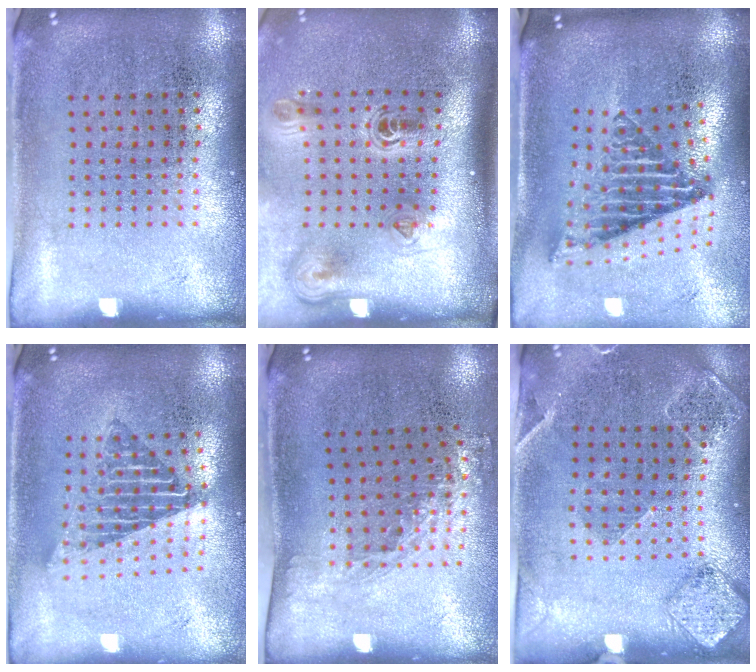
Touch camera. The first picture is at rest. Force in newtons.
{"total": 2.3, "press": 1.5, "slide": 1.7}
{"total": 2.7, "press": 1.7, "slide": 2.0}
{"total": 1.8, "press": 1.4, "slide": 1.0}
{"total": 1.5, "press": 1.2, "slide": 1.0}
{"total": 1.6, "press": 1.6, "slide": 0.3}